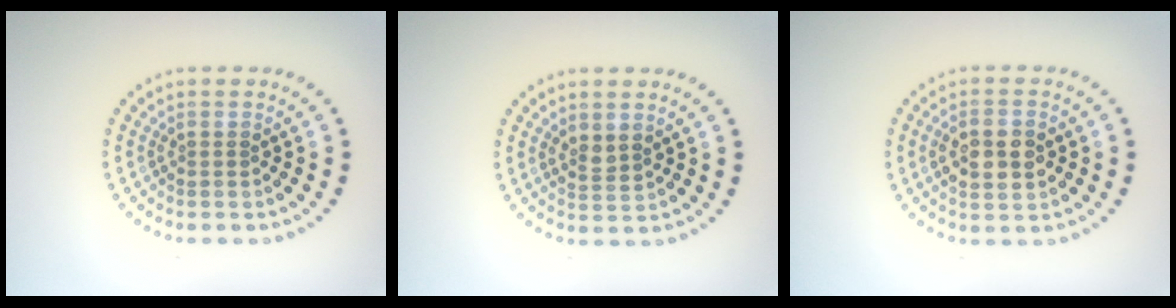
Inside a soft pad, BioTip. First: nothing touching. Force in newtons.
{"total": 1.5, "press": 1.3, "slide": 0.7}
{"total": 3.4, "press": 3.4, "slide": 0.2}